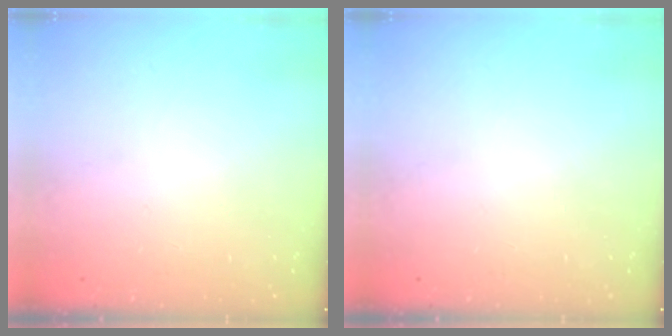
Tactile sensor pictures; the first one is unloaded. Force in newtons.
{"total": 0.0}